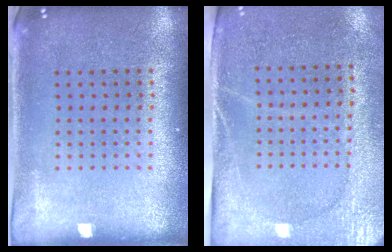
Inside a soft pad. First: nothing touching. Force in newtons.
{"total": 2.7, "press": 2.3, "slide": 1.4}